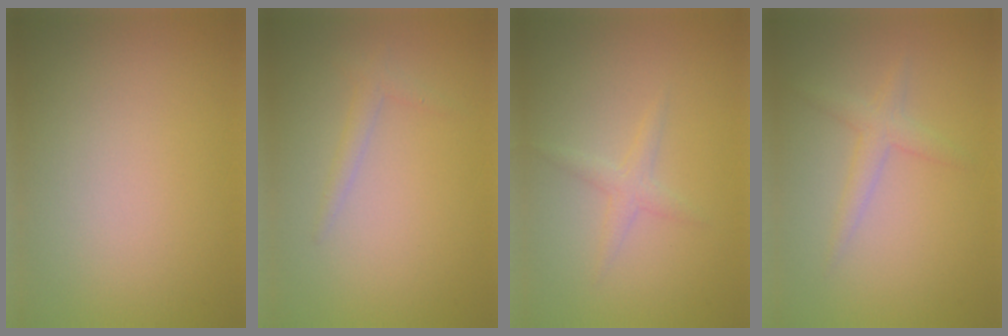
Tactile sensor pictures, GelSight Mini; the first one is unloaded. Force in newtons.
{"total": 1.3, "press": 1.3, "slide": 0.1}
{"total": 1.4, "press": 1.4, "slide": 0.1}
{"total": 1.9, "press": 1.9, "slide": 0.0}